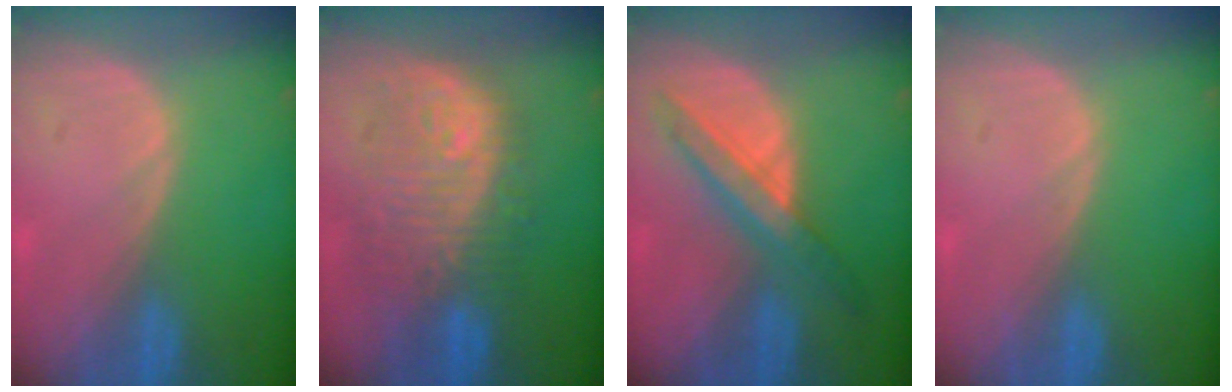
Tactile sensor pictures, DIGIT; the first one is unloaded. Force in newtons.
{"total": 11.0, "press": 10.5, "slide": 3.3}
{"total": 6.4, "press": 6.4, "slide": 0.7}
{"total": 0.0}